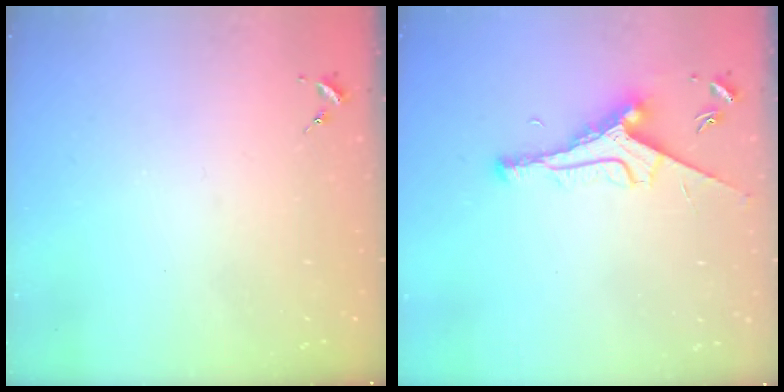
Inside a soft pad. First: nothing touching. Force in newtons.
{"total": 9.3, "press": 9.3, "slide": 0.8}